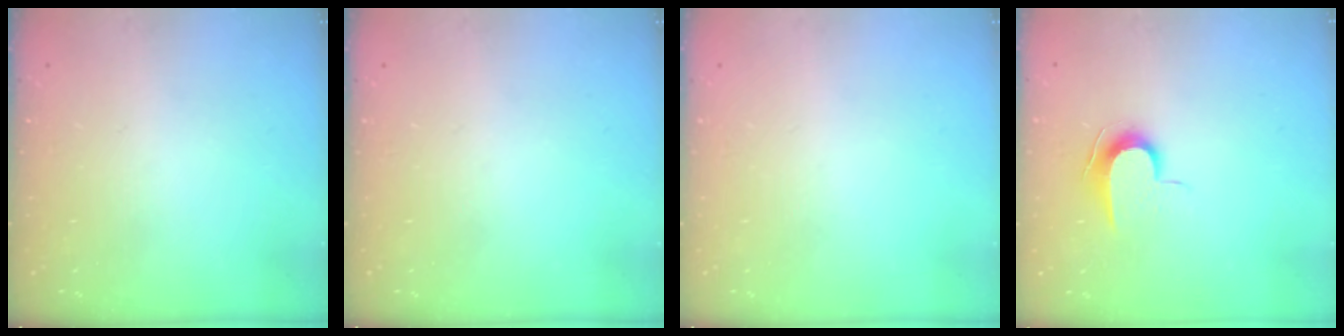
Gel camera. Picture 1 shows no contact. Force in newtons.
{"total": 0.0}
{"total": 0.0}
{"total": 7.8, "press": 7.8, "slide": 0.7}